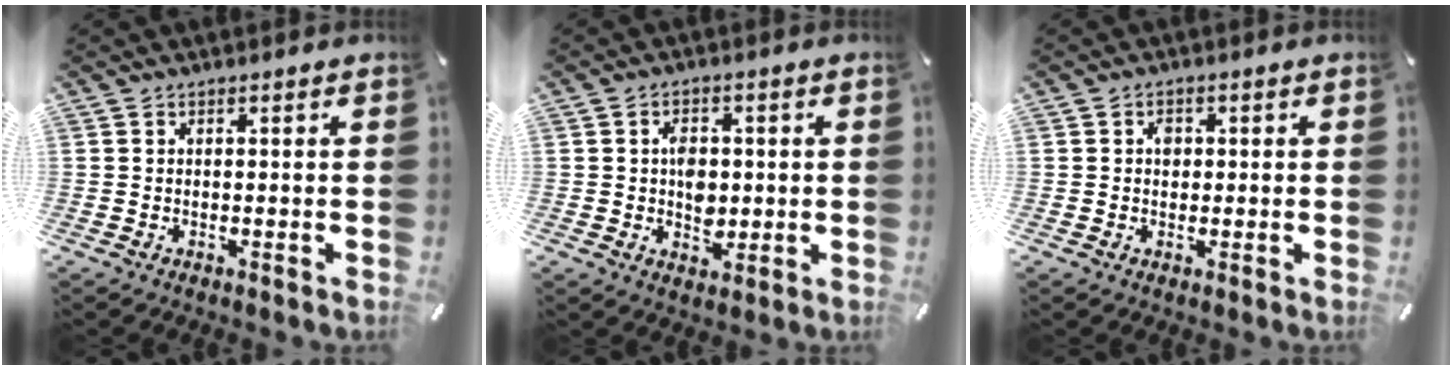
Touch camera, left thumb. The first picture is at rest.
{"total": 6.3, "force": [-0.2, 5.0, 3.8], "torque": [-0.040, 0.001, -0.006]}
{"total": 2.4, "force": [0.1, 2.0, 1.2], "torque": [-0.009, 0.001, -0.004]}